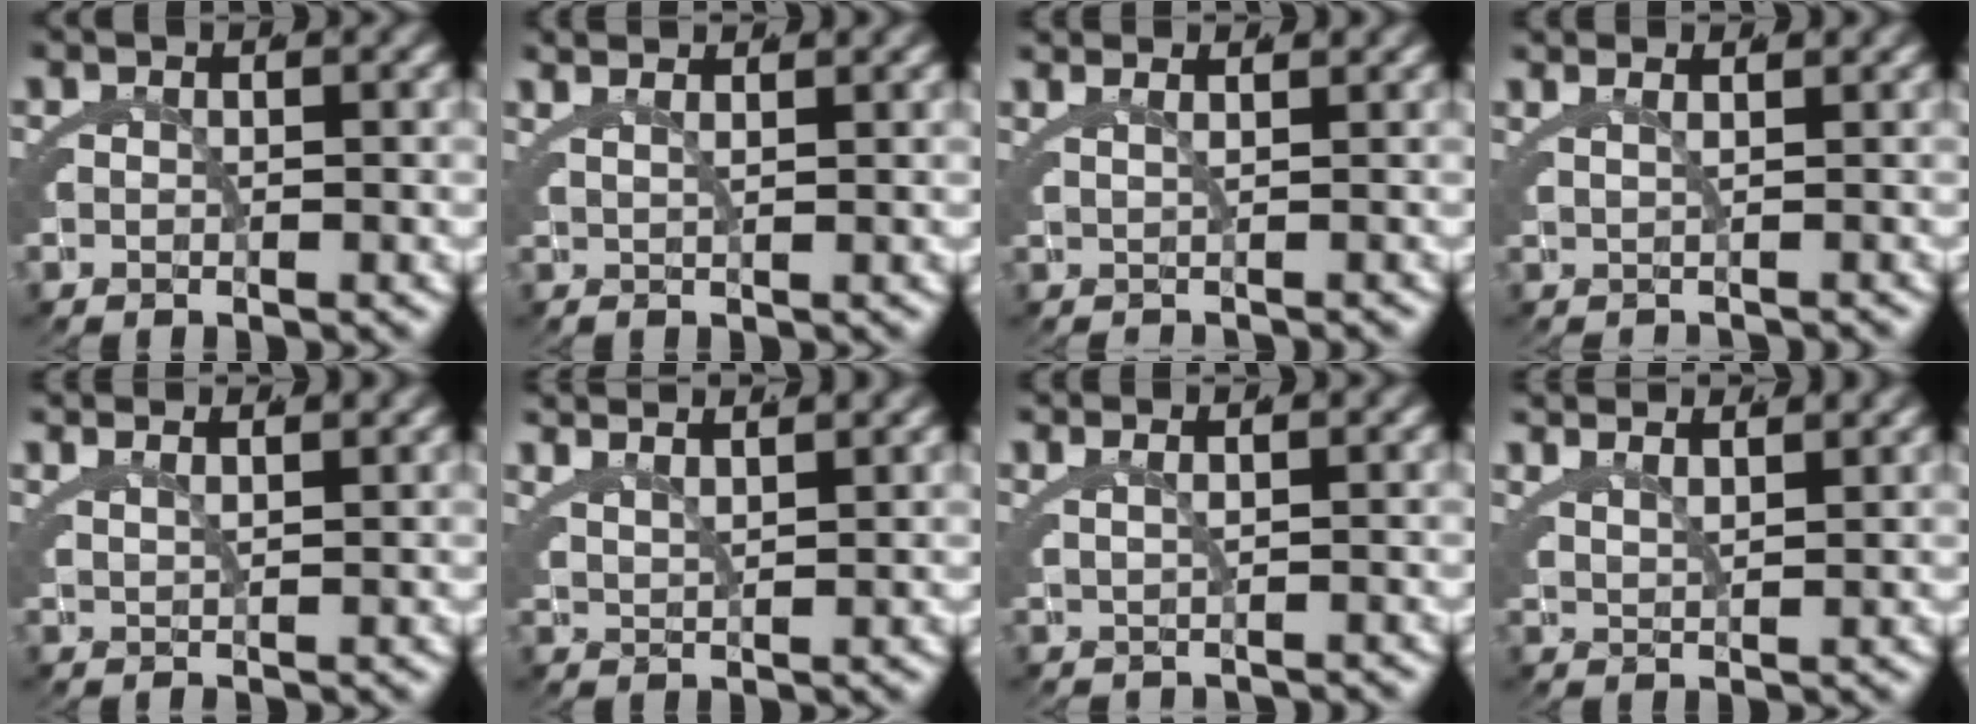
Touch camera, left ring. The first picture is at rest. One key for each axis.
{"total": 2.5, "fx": 2.3, "fy": -0.7, "fz": 0.7, "tx": 0.001, "ty": 0.020, "tz": 0.029}
{"total": 1.6, "fx": 1.2, "fy": -0.9, "fz": 0.3, "tx": 0.008, "ty": 0.014, "tz": 0.019}
{"total": 1.4, "fx": 1.0, "fy": -1.0, "fz": 0.3, "tx": 0.008, "ty": 0.012, "tz": 0.016}
{"total": 2.7, "fx": 2.5, "fy": -0.6, "fz": 0.7, "tx": 0.001, "ty": 0.018, "tz": 0.036}
{"total": 3.8, "fx": 3.7, "fy": 0.1, "fz": 1.2, "tx": -0.015, "ty": 0.019, "tz": 0.055}
{"total": 1.3, "fx": 0.7, "fy": -1.0, "fz": 0.6, "tx": 0.003, "ty": 0.015, "tz": 0.012}
{"total": 3.5, "fx": 3.4, "fy": -0.1, "fz": 0.9, "tx": -0.008, "ty": 0.017, "tz": 0.051}